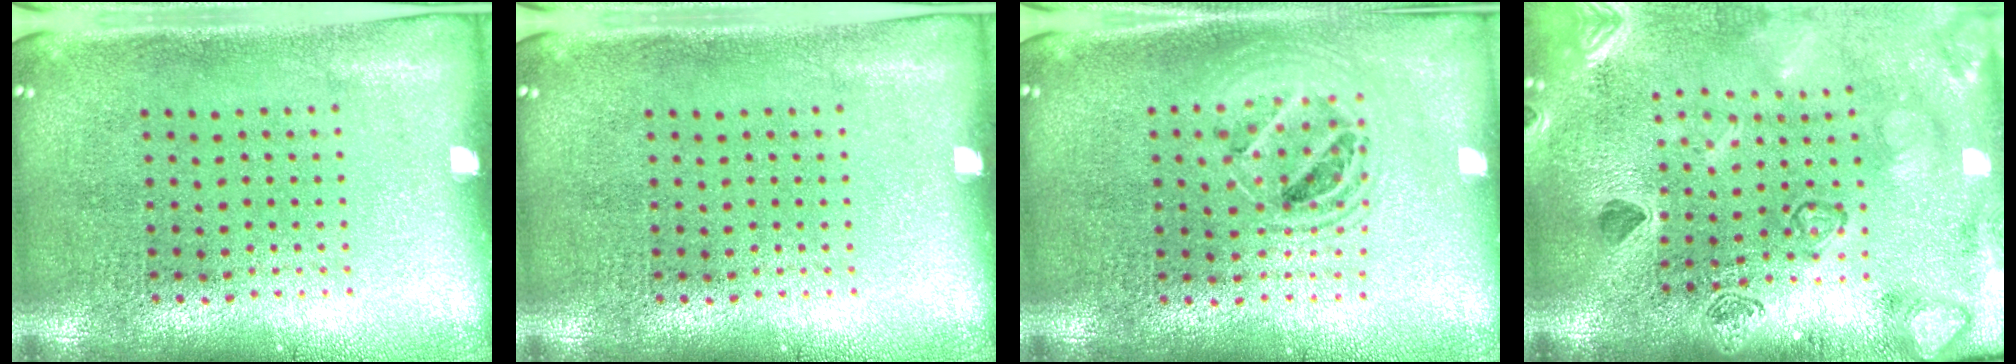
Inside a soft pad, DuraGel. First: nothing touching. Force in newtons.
{"total": 0.0}
{"total": 1.4, "press": 1.2, "slide": 0.7}
{"total": 2.3, "press": 2.3, "slide": 0.5}